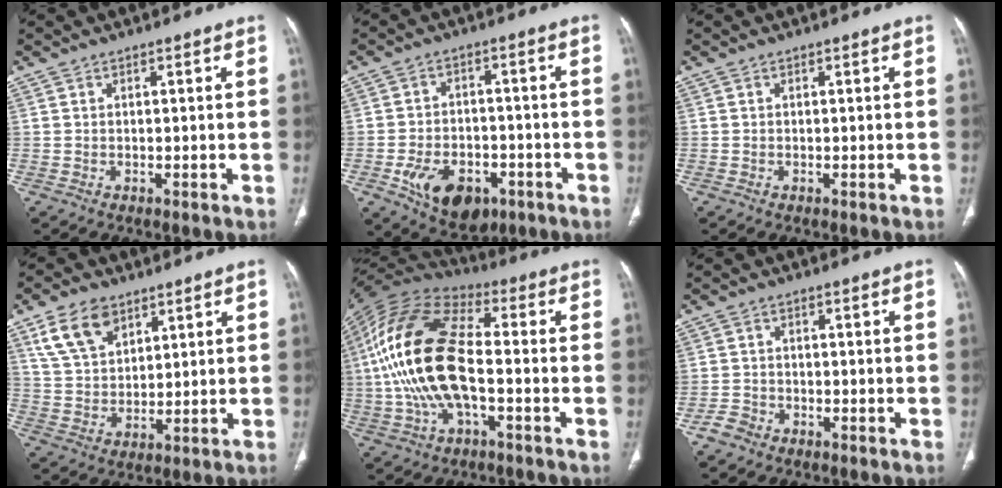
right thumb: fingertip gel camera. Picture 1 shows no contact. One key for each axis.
{"total": 12.4, "fx": -5.5, "fy": 8.1, "fz": 7.7, "tx": -0.106, "ty": 0.027, "tz": -0.075}
{"total": 0.0}
{"total": 10.1, "fx": 5.8, "fy": 6.2, "fz": 5.6, "tx": -0.089, "ty": -0.021, "tz": 0.118}
{"total": 21.1, "fx": -1.7, "fy": 10.1, "fz": 18.5, "tx": -0.381, "ty": 0.024, "tz": -0.035}
{"total": 2.7, "fx": -1.8, "fy": 1.9, "fz": 0.6, "tx": -0.009, "ty": 0.012, "tz": -0.034}